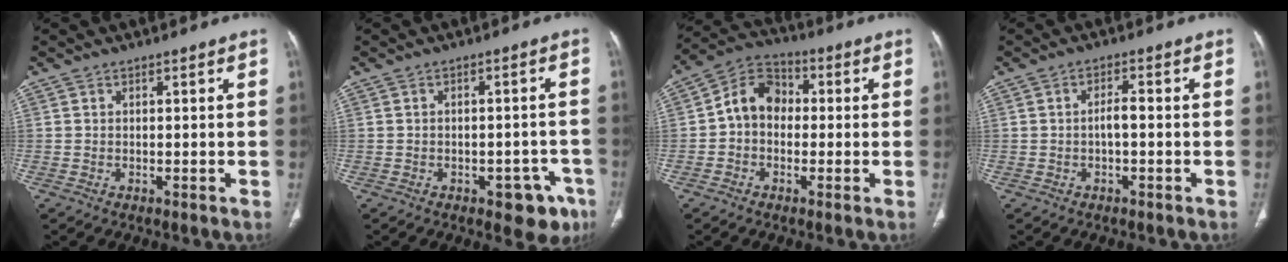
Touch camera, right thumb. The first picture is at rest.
{"total": 7.1, "force": [-3.8, 3.9, 4.6], "torque": [-0.027, 0.021, -0.042]}
{"total": 8.7, "force": [-0.3, 6.9, 5.2], "torque": [-0.068, 0.032, -0.023]}
{"total": 2.4, "force": [-0.5, 0.8, 2.2], "torque": [-0.039, 0.012, -0.008]}